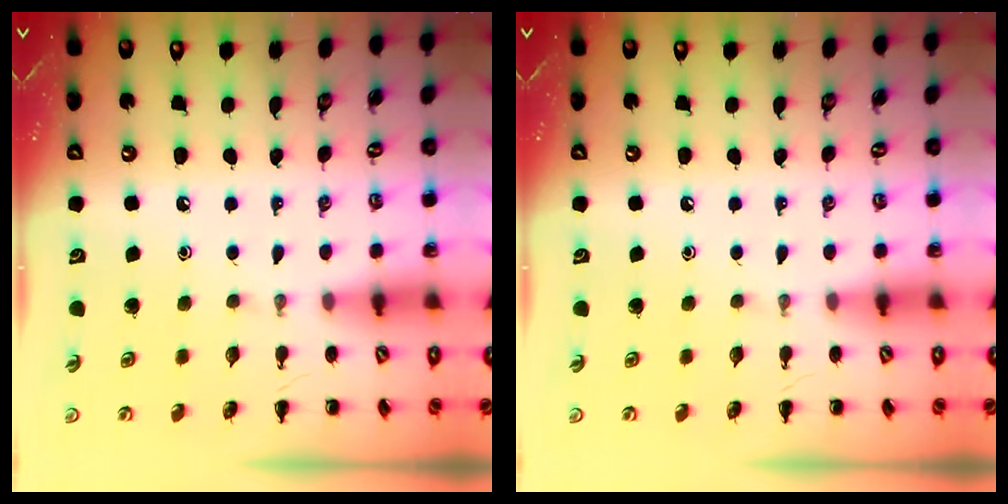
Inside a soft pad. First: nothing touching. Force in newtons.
{"total": 0.0}